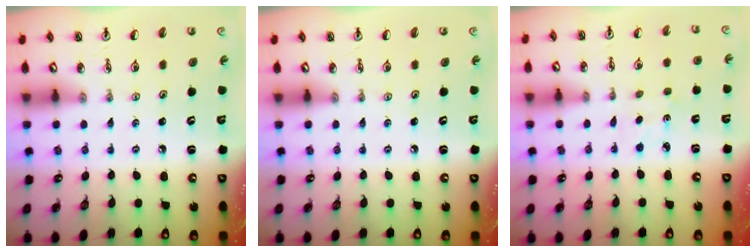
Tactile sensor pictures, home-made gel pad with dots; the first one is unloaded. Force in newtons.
{"total": 0.0}
{"total": 1.6, "press": 1.6, "slide": 0.3}